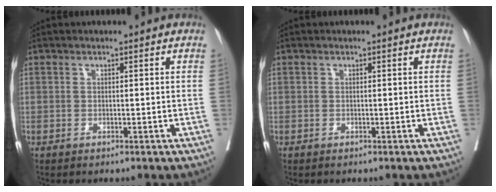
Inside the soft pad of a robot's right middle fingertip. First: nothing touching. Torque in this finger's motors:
{"motor_torque": [0.00, 0.00, -0.04, -0.05]}